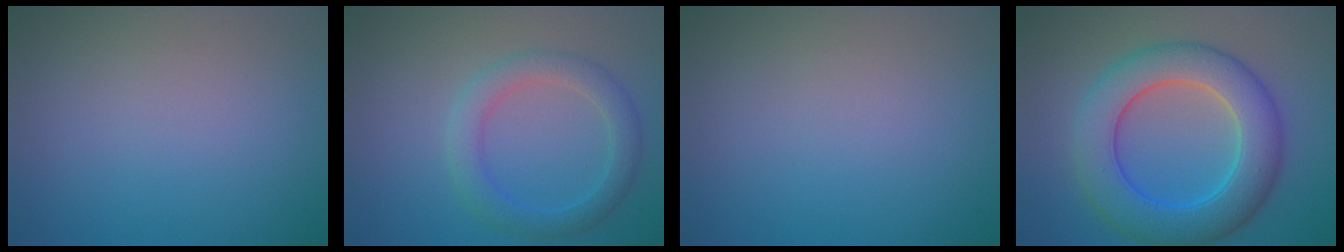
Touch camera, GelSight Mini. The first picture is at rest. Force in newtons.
{"total": 2.2, "press": 2.2, "slide": 0.3}
{"total": 0.0}
{"total": 8.8, "press": 8.8, "slide": 0.4}